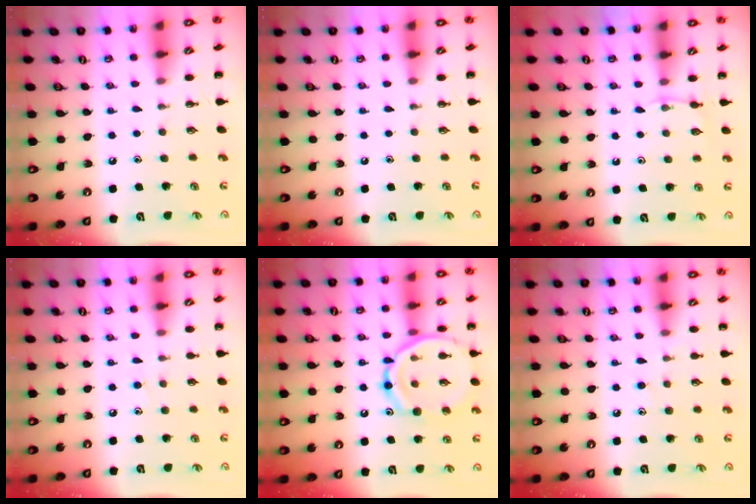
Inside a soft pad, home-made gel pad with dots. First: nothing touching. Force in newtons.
{"total": 0.0}
{"total": 3.6, "press": 3.5, "slide": 1.0}
{"total": 3.7, "press": 3.4, "slide": 1.3}
{"total": 17.6, "press": 17.5, "slide": 1.6}
{"total": 7.1, "press": 6.6, "slide": 2.4}